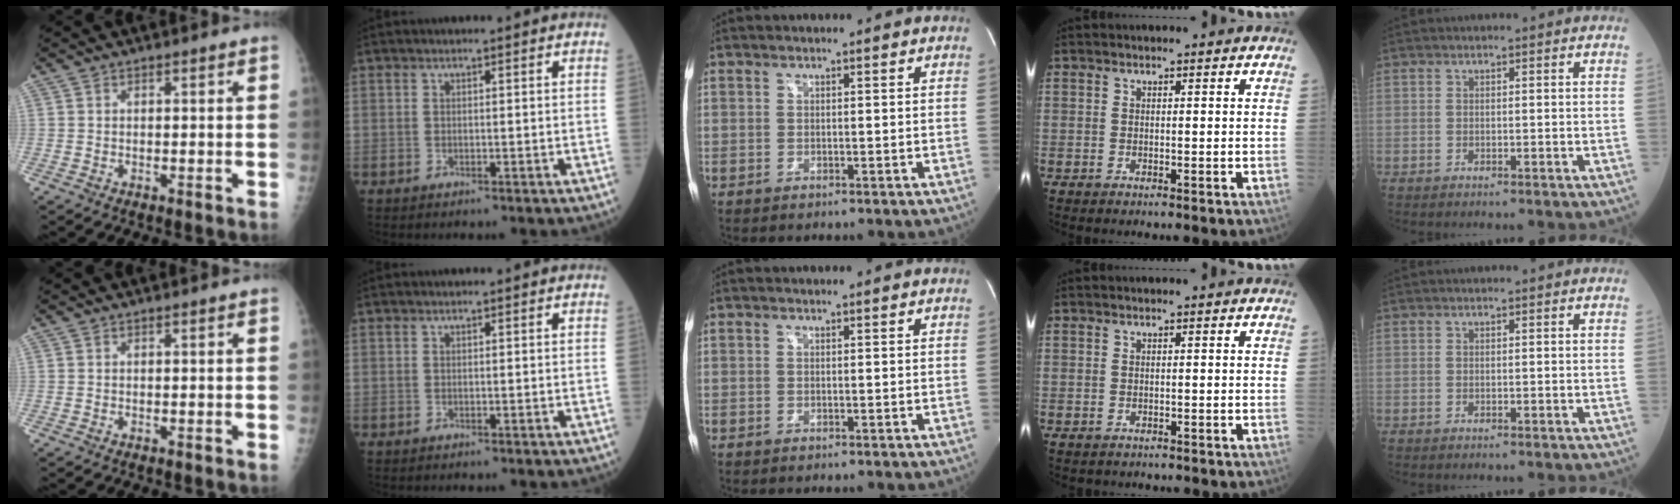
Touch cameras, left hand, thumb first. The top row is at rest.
{"ring": {"total": 1.2, "force": [-1.0, 0.7, 0.1], "torque": [-0.009, 0.001, -0.012]}}